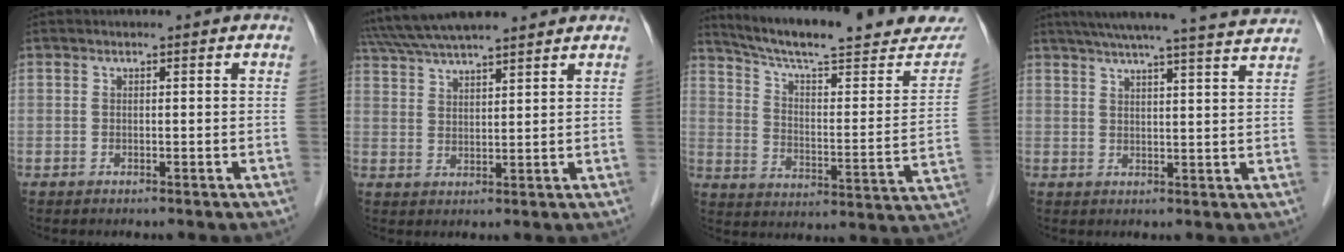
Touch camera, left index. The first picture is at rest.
{"total": 14.0, "force": [12.4, 1.7, 6.3], "torque": [-0.118, 0.044, 0.203]}
{"total": 25.9, "force": [22.7, 3.8, 11.8], "torque": [-0.178, -0.040, 0.303]}
{"total": 19.6, "force": [17.9, -0.1, 7.9], "torque": [-0.125, -0.002, 0.227]}